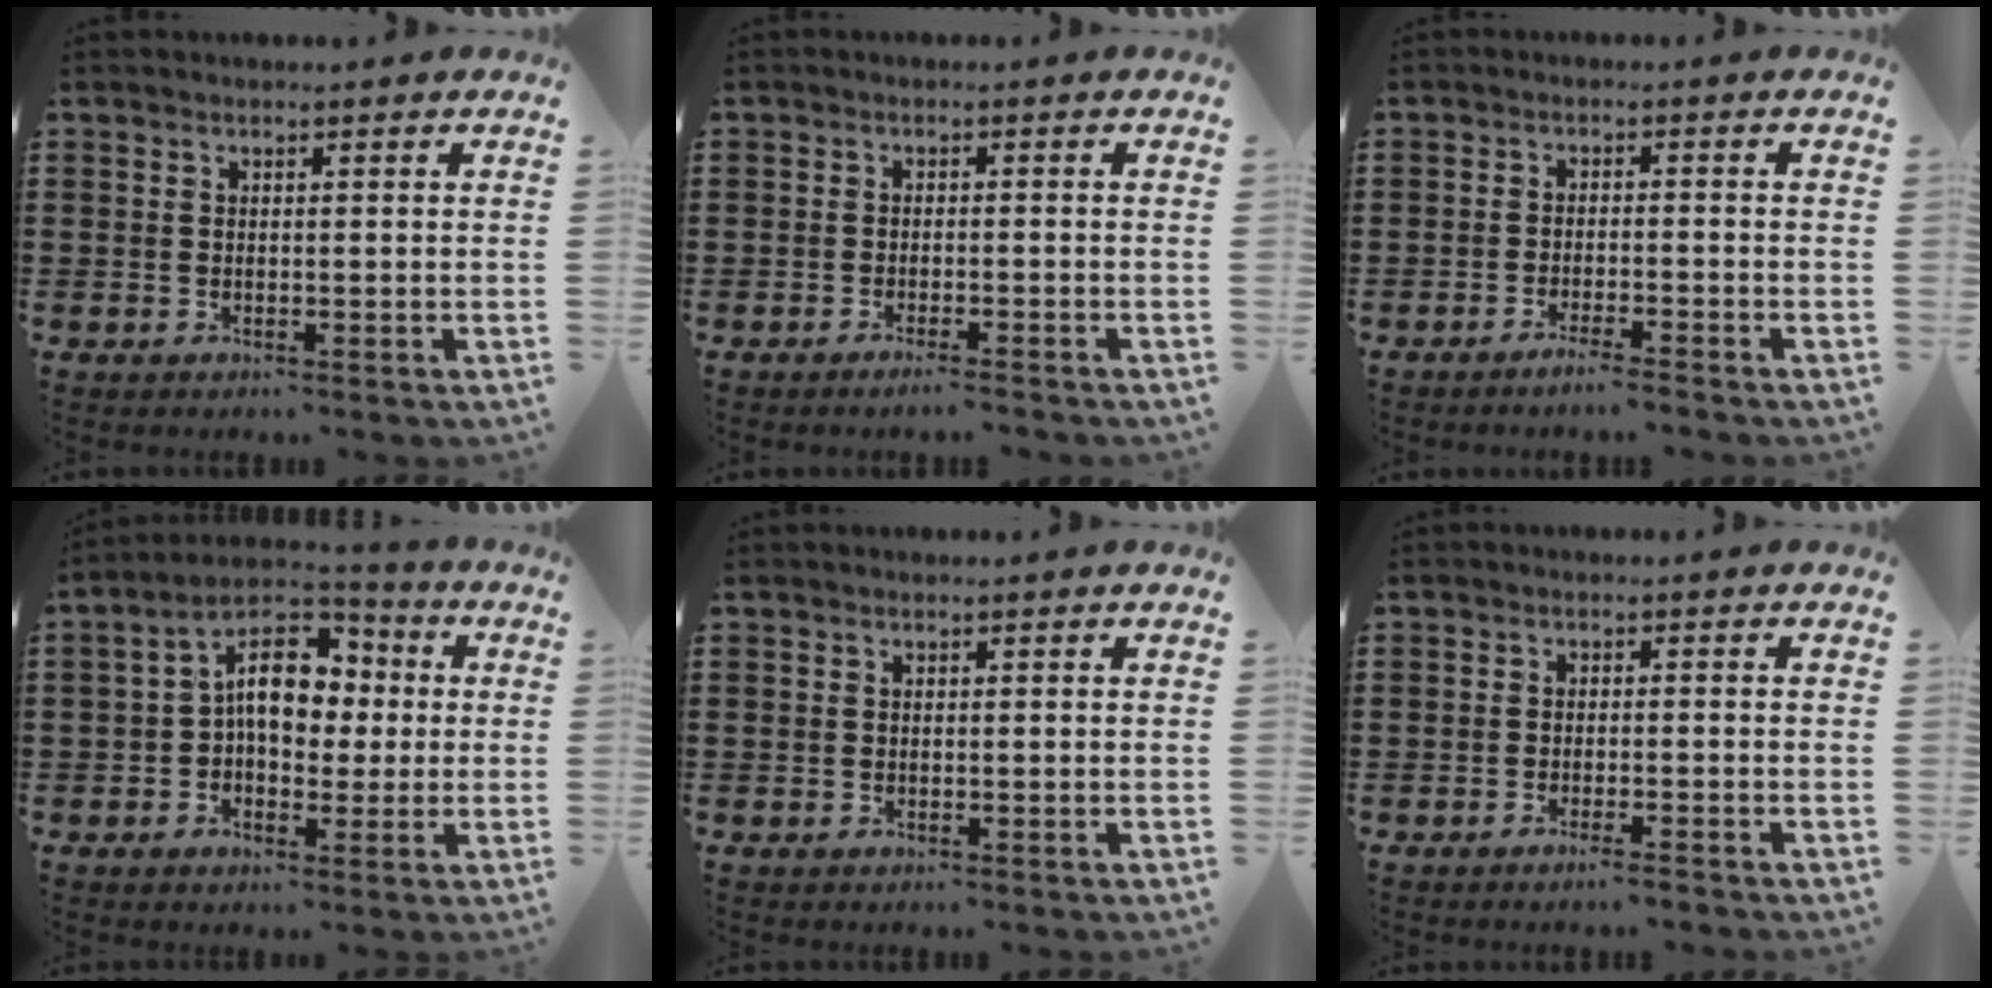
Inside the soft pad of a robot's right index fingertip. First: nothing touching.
{"total": 1.7, "force": [-1.5, -0.2, 0.7], "torque": [-0.010, -0.001, -0.028]}
{"total": 2.4, "force": [-2.2, -0.4, 0.9], "torque": [-0.014, 0.000, -0.043]}
{"total": 10.7, "force": [0.9, 6.9, 8.1], "torque": [-0.136, 0.011, 0.011]}
{"total": 0.0}
{"total": 1.7, "force": [-1.5, -0.2, 0.8], "torque": [-0.011, -0.002, -0.029]}